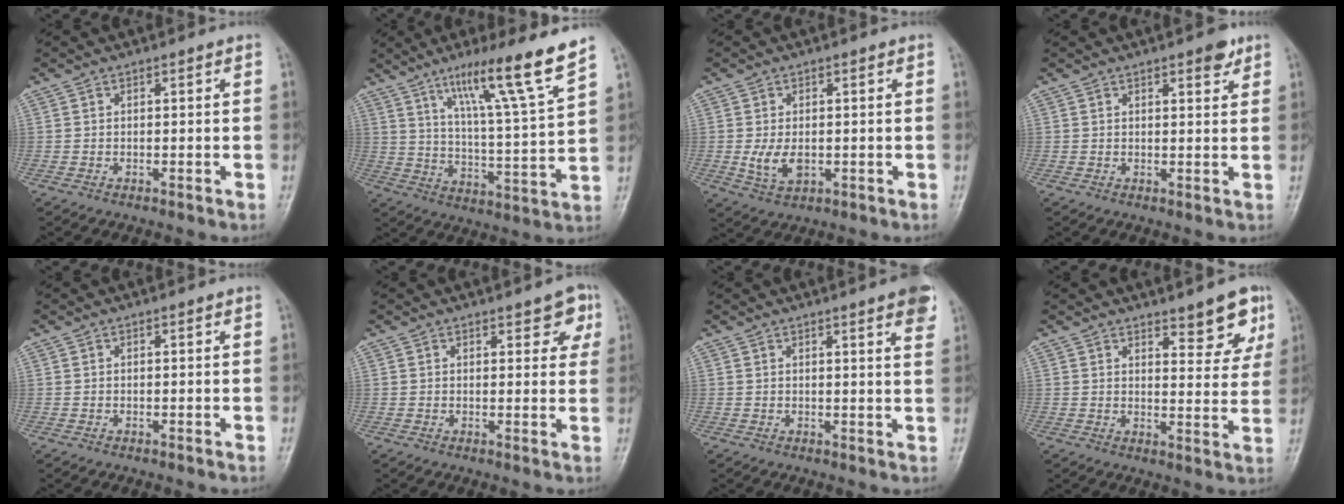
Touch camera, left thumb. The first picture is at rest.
{"total": 15.5, "force": [10.2, -0.3, 11.6], "torque": [-0.181, -0.056, 0.165]}
{"total": 4.7, "force": [-0.4, 2.9, 3.7], "torque": [-0.069, -0.010, -0.002]}
{"total": 3.3, "force": [2.1, 1.1, 2.2], "torque": [-0.021, -0.010, 0.025]}
{"total": 0.0}
{"total": 5.0, "force": [2.7, 2.4, 3.5], "torque": [-0.013, -0.009, 0.027]}
{"total": 6.2, "force": [3.9, 0.7, 4.8], "torque": [-0.048, -0.009, 0.040]}
{"total": 7.9, "force": [5.4, 2.7, 5.0], "torque": [-0.032, -0.035, 0.071]}